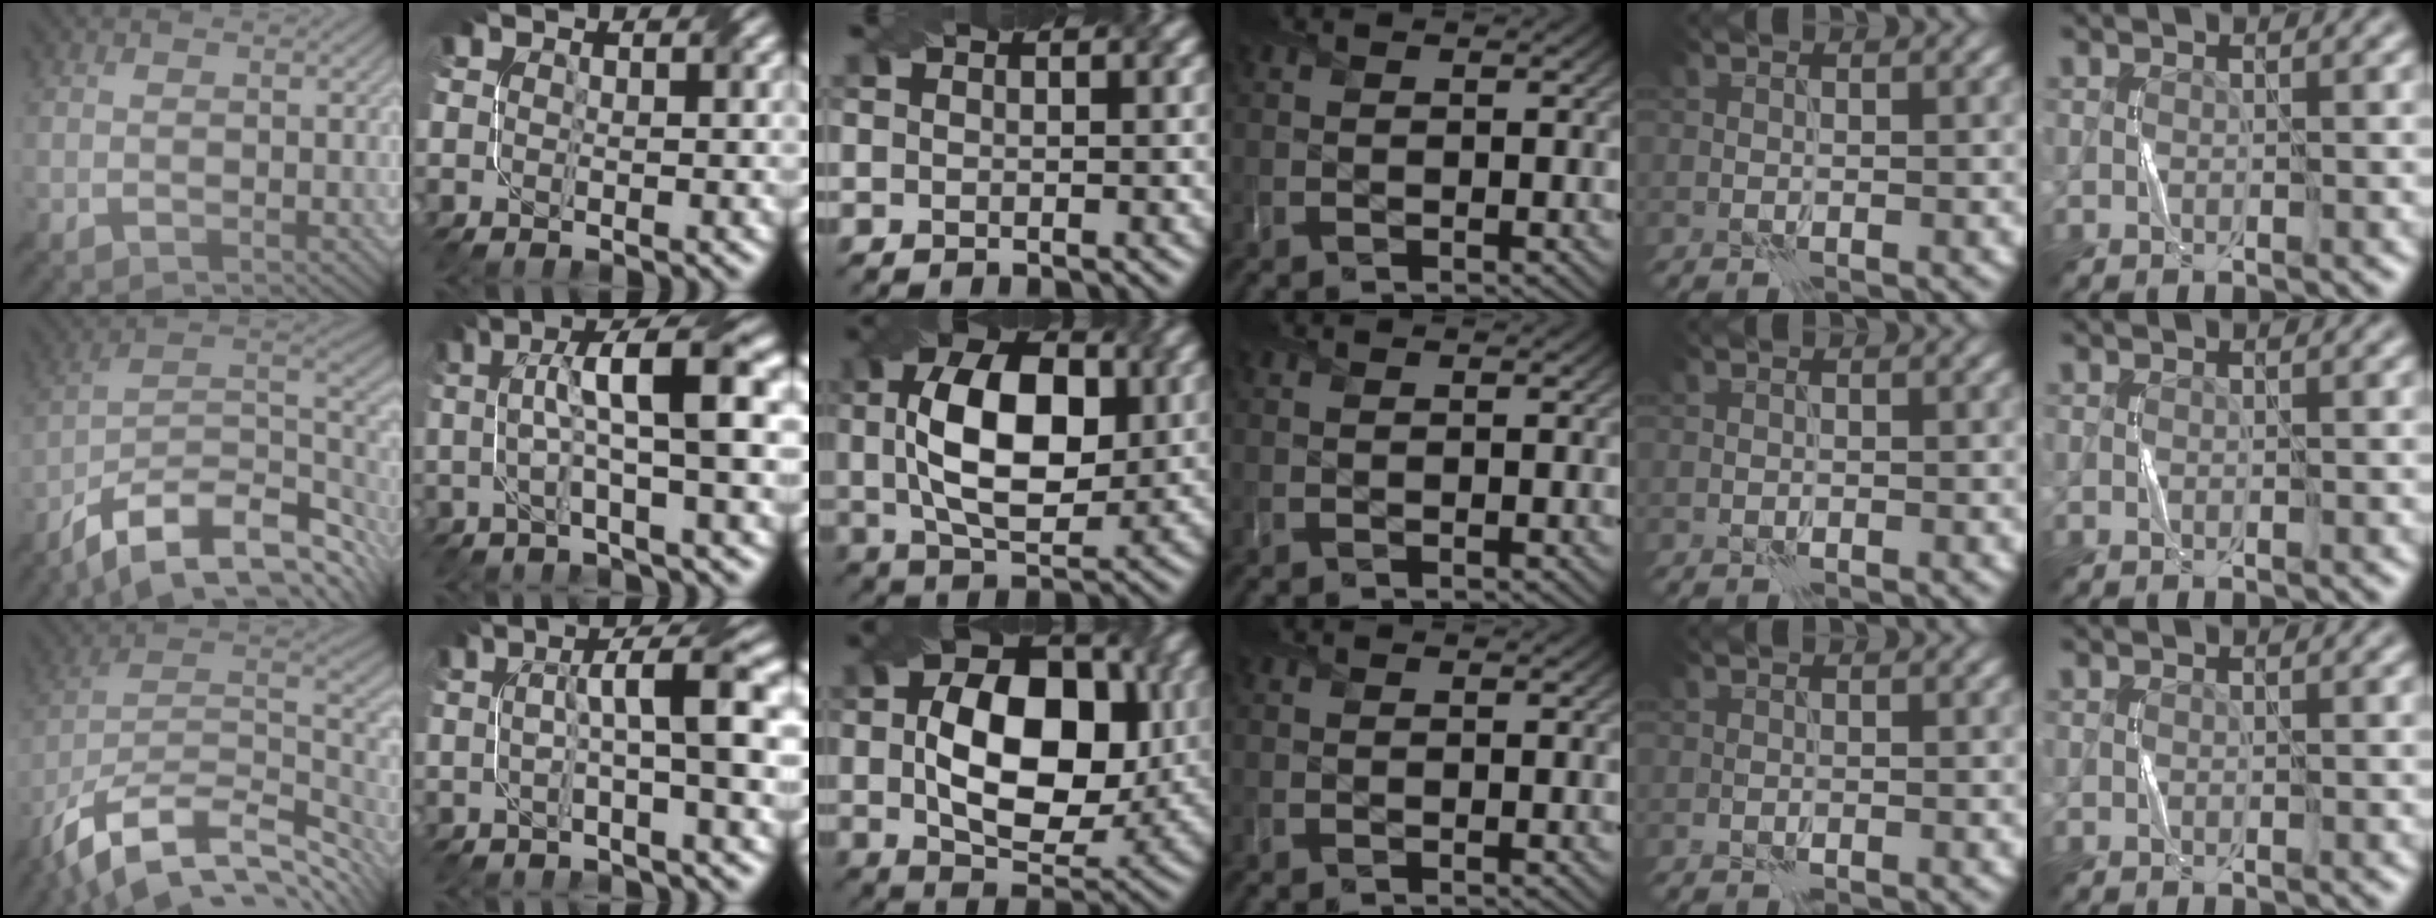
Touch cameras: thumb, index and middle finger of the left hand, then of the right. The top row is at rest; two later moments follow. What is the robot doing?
{"motion": "twist", "object": "screw"}